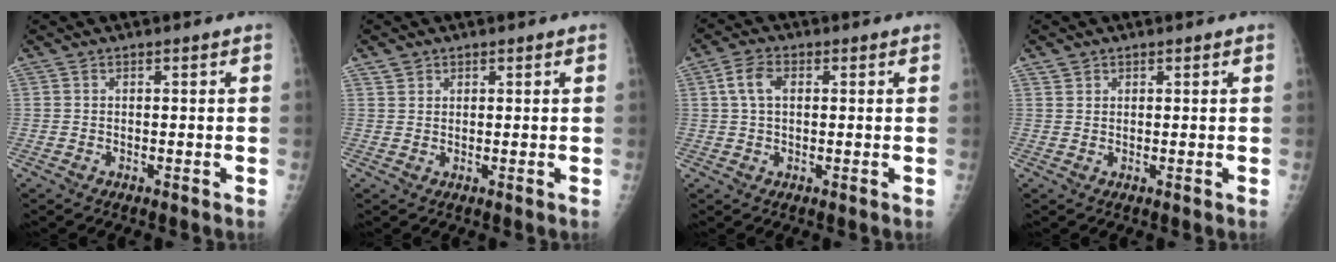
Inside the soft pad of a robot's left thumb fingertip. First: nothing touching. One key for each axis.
{"total": 1.5, "fx": 1.0, "fy": 1.2, "fz": 0.2, "tx": 0.012, "ty": -0.005, "tz": 0.012}
{"total": 4.9, "fx": 1.1, "fy": 3.0, "fz": 3.7, "tx": -0.074, "ty": 0.008, "tz": 0.018}
{"total": 1.2, "fx": 0.7, "fy": 1.0, "fz": 0.1, "tx": 0.010, "ty": -0.003, "tz": 0.009}